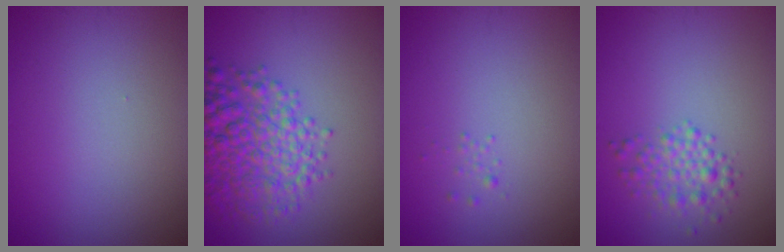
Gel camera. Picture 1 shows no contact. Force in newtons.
{"total": 6.4, "press": 6.4, "slide": 0.2}
{"total": 0.7, "press": 0.7, "slide": 0.1}
{"total": 2.5, "press": 2.5, "slide": 0.0}